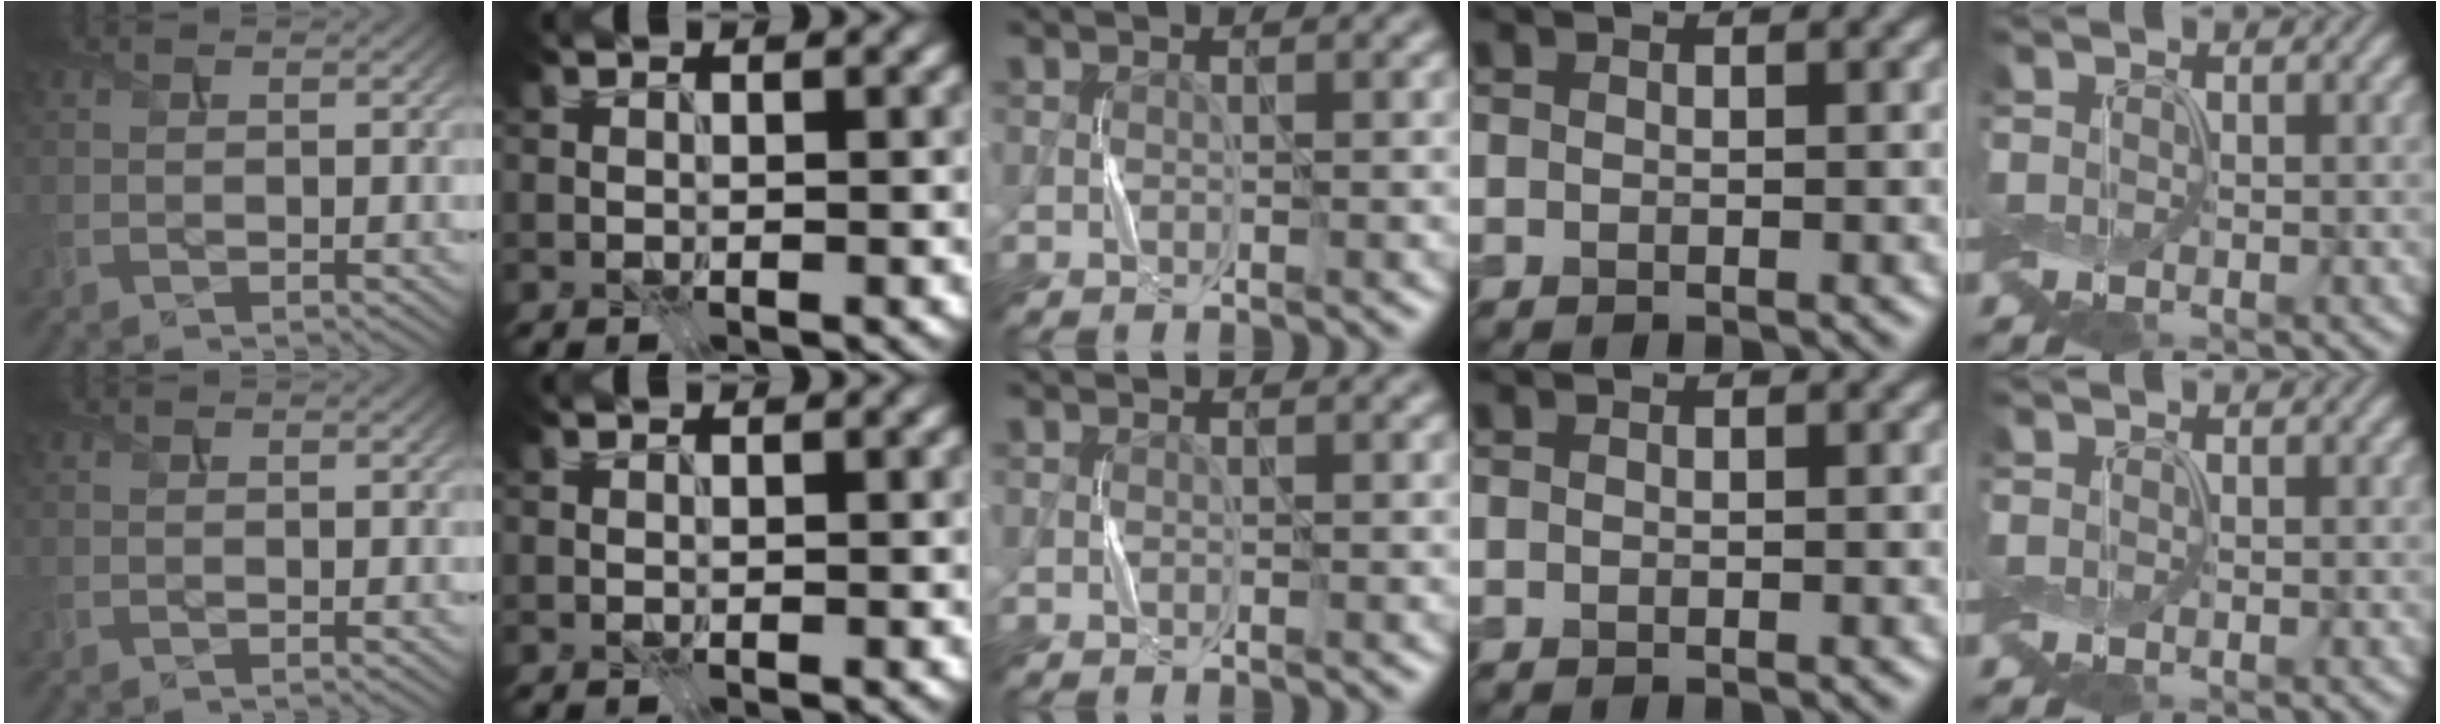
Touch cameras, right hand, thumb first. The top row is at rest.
{}